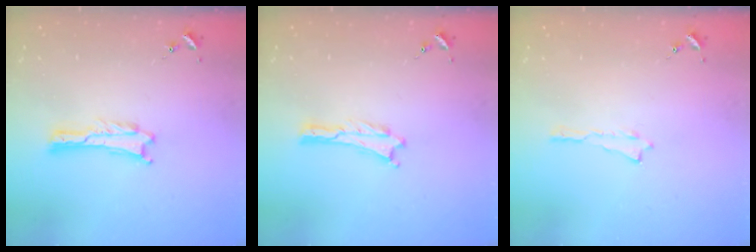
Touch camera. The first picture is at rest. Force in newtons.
{"total": 0.0}
{"total": 0.0}